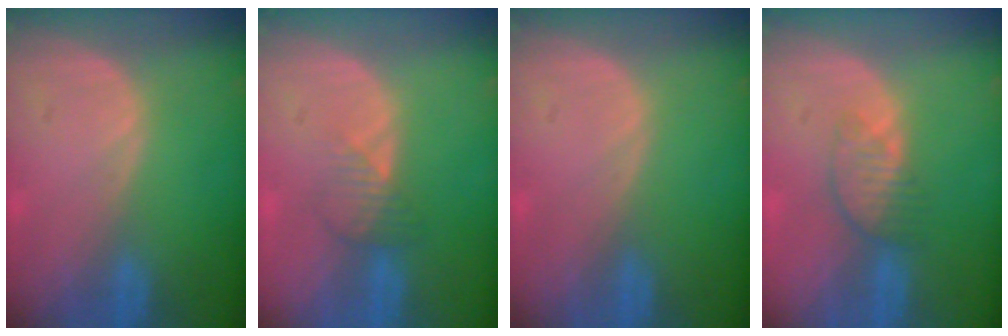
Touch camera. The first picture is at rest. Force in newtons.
{"total": 2.7, "press": 2.7, "slide": 0.3}
{"total": 0.0}
{"total": 3.9, "press": 3.4, "slide": 1.8}